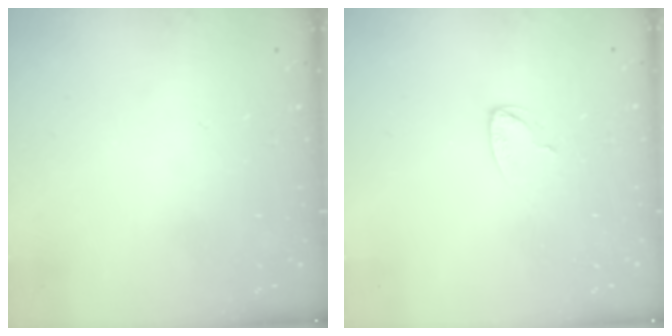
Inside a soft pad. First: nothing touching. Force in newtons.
{"total": 4.7, "press": 4.6, "slide": 0.5}